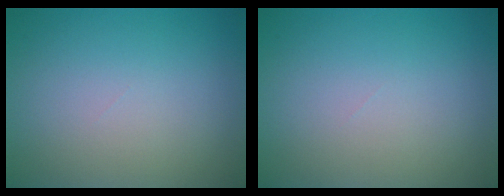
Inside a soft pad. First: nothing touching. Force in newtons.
{"total": 0.0}